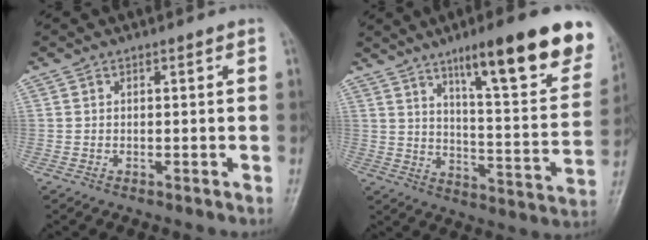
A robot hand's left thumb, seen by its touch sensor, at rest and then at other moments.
{"total": 22.9, "force": [14.1, 4.6, 17.5], "torque": [-0.215, -0.055, 0.211]}